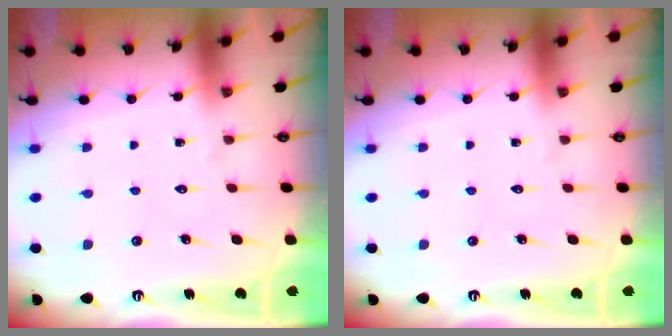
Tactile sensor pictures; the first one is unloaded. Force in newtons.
{"total": 0.0}